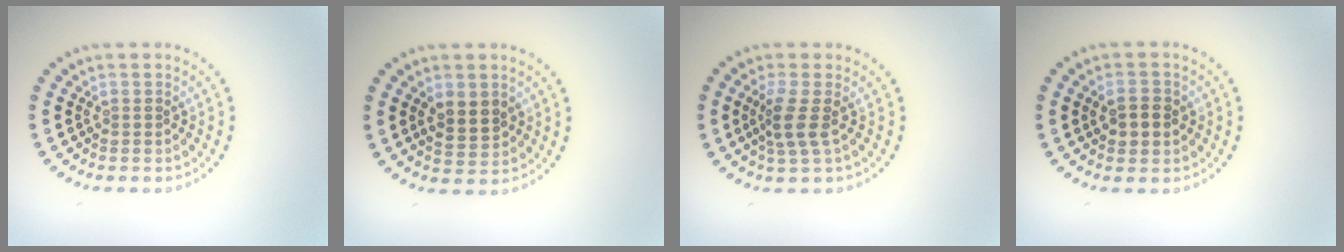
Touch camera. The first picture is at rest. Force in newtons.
{"total": 2.7, "press": 2.7, "slide": 0.5}
{"total": 2.5, "press": 1.9, "slide": 1.6}
{"total": 2.5, "press": 2.5, "slide": 0.3}